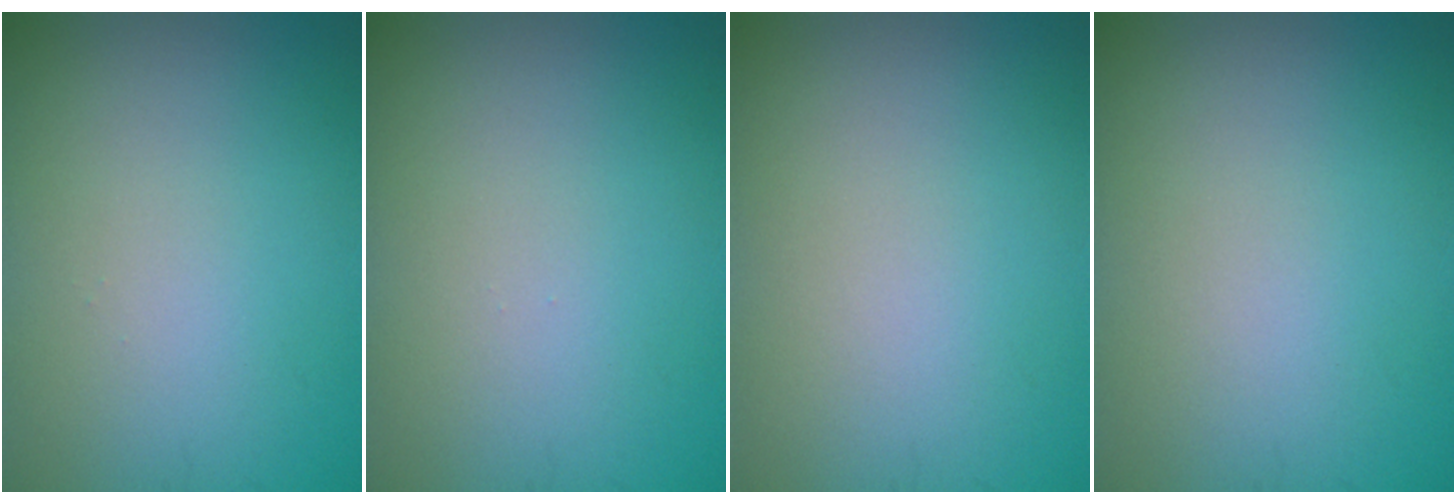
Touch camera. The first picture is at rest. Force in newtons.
{"total": 0.0}
{"total": 0.0}
{"total": 0.0}